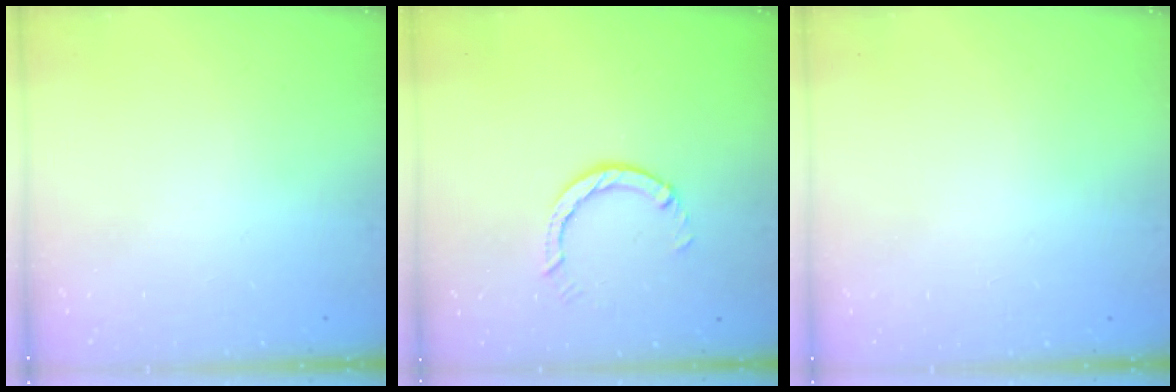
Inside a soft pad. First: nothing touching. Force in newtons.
{"total": 2.9, "press": 2.9, "slide": 0.5}
{"total": 2.6, "press": 2.6, "slide": 0.2}